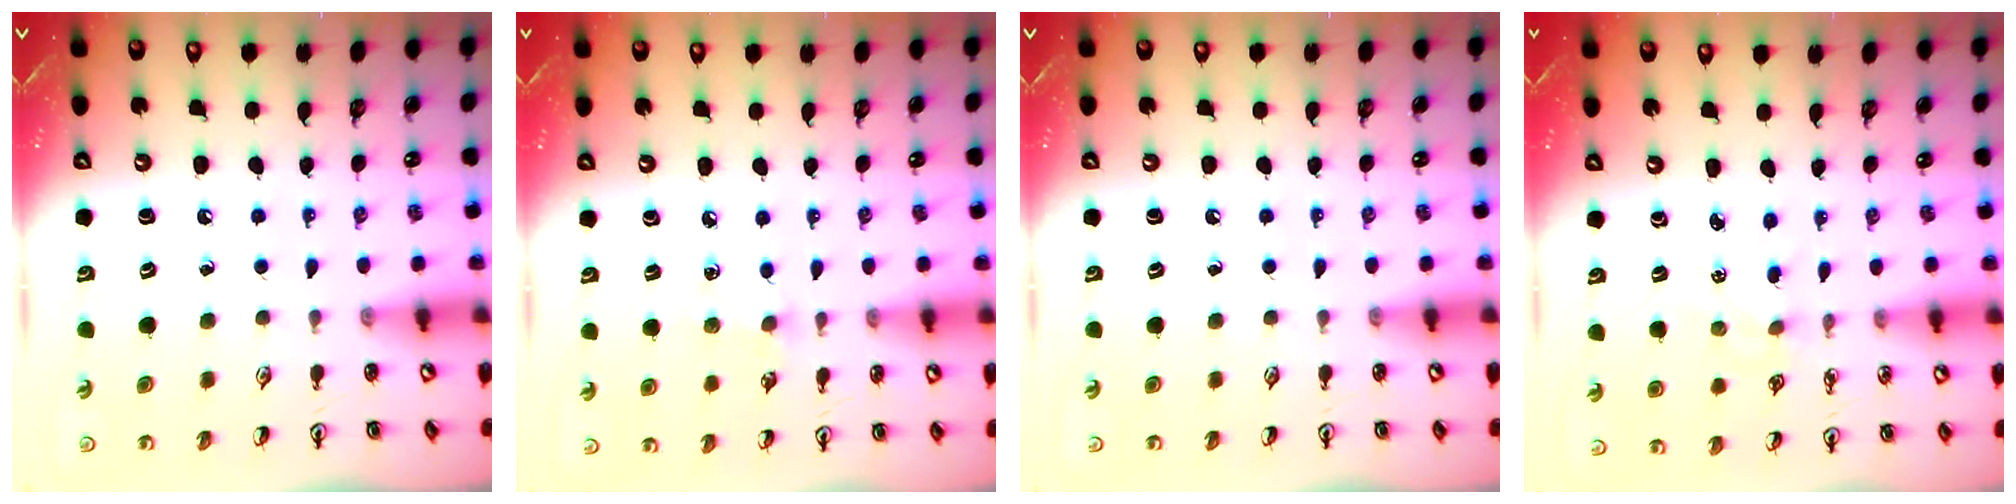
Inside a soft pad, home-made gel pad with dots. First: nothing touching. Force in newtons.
{"total": 5.9, "press": 5.8, "slide": 0.6}
{"total": 0.0}
{"total": 3.0, "press": 3.0, "slide": 0.4}